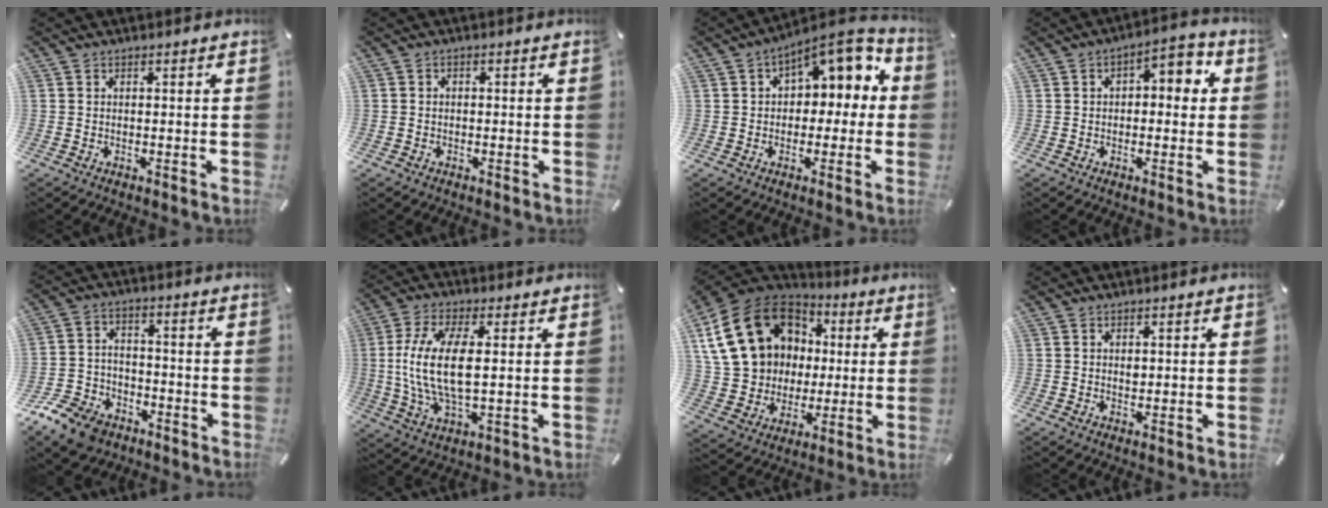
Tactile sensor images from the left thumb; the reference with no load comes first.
{"total": 1.2, "force": [-0.5, 1.1, 0.3], "torque": [-0.005, 0.006, -0.014]}
{"total": 8.9, "force": [3.9, 5.5, 5.9], "torque": [-0.076, -0.023, 0.062]}
{"total": 5.3, "force": [0.4, 3.1, 4.2], "torque": [-0.049, 0.000, -0.003]}
{"total": 10.6, "force": [-7.3, 6.7, 3.7], "torque": [-0.078, 0.051, -0.135]}
{"total": 13.3, "force": [1.2, 5.5, 12.1], "torque": [-0.270, -0.013, 0.017]}
{"total": 22.0, "force": [5.8, 18.5, 10.5], "torque": [-0.215, -0.019, 0.125]}
{"total": 1.0, "force": [0.2, 0.8, 0.5], "torque": [-0.002, -0.002, 0.002]}